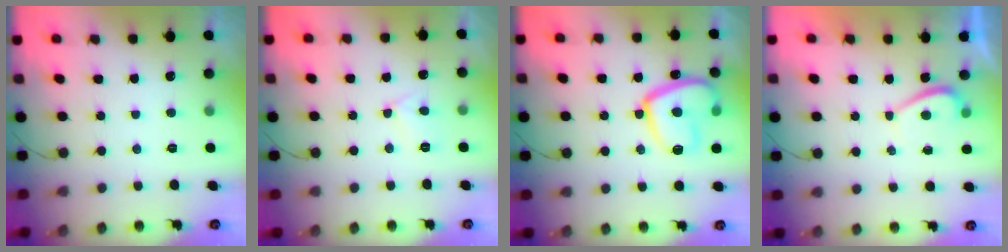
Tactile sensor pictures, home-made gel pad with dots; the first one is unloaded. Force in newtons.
{"total": 6.1, "press": 6.1, "slide": 0.7}
{"total": 16.9, "press": 16.8, "slide": 1.8}
{"total": 2.0, "press": 1.9, "slide": 0.6}